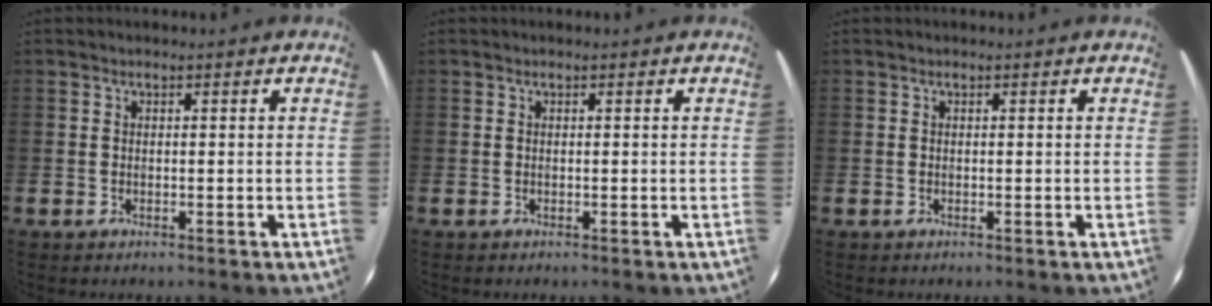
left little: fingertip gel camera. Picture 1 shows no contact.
{"total": 0.0}
{"total": 0.0}